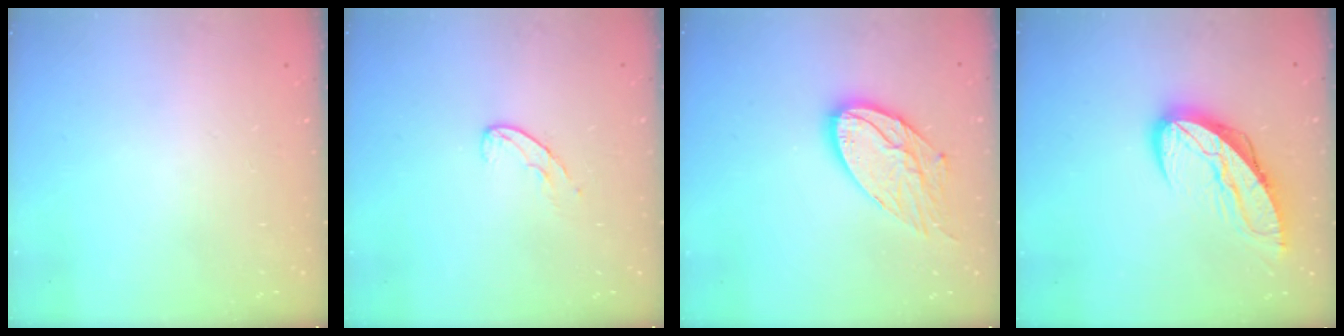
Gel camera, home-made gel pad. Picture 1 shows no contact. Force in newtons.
{"total": 5.8, "press": 5.8, "slide": 0.4}
{"total": 14.2, "press": 14.1, "slide": 1.2}
{"total": 11.1, "press": 11.1, "slide": 1.1}